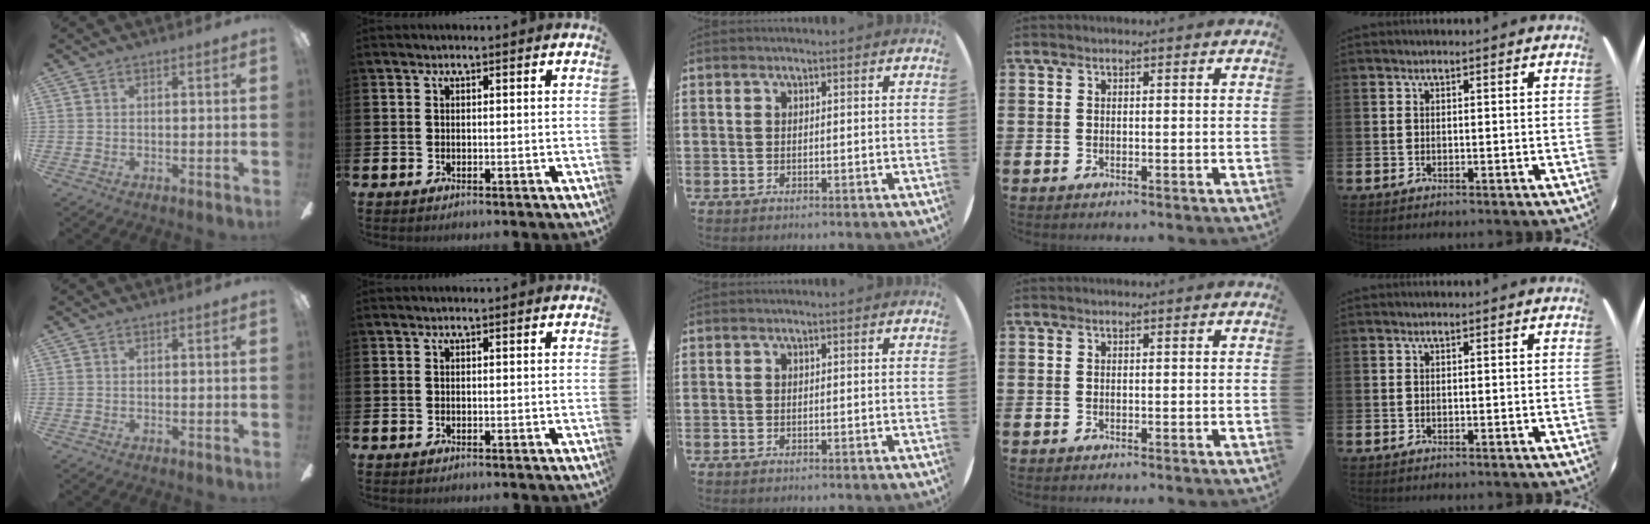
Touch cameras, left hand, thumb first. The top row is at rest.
{}